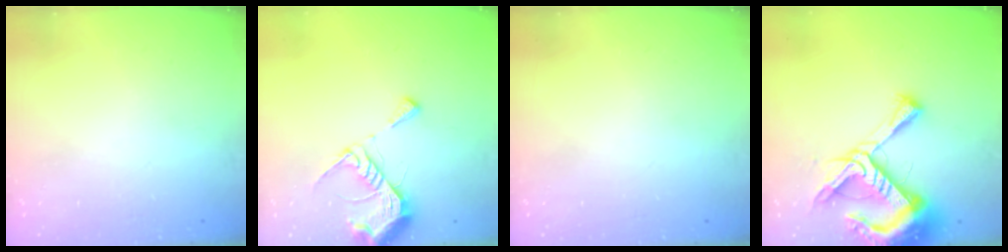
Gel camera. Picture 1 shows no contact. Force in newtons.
{"total": 10.4, "press": 10.4, "slide": 0.8}
{"total": 0.0}
{"total": 17.4, "press": 17.3, "slide": 1.8}